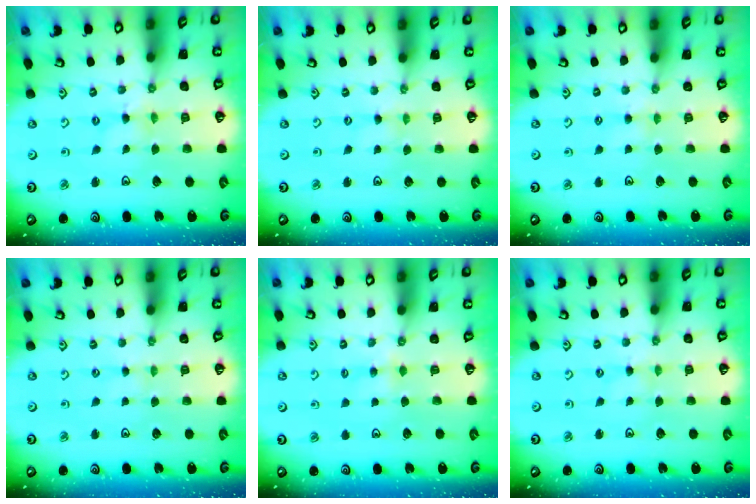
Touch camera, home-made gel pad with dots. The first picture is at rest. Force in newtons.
{"total": 0.0}
{"total": 2.7, "press": 2.7, "slide": 0.4}
{"total": 0.0}
{"total": 2.8, "press": 2.8, "slide": 0.4}
{"total": 0.6, "press": 0.6, "slide": 0.2}